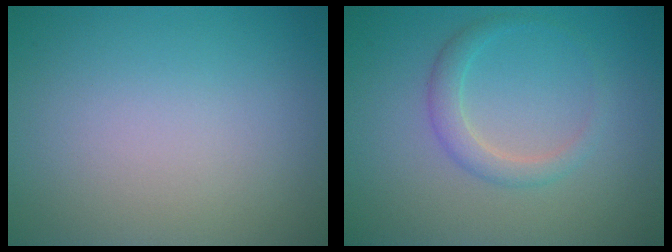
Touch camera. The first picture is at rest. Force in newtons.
{"total": 2.1, "press": 2.1, "slide": 0.1}